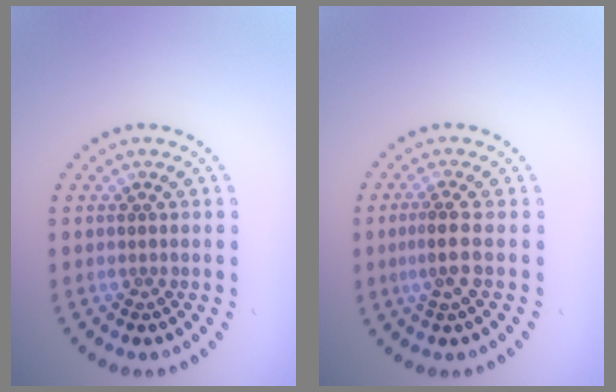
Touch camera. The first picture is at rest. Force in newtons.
{"total": 2.0, "press": 1.8, "slide": 1.0}